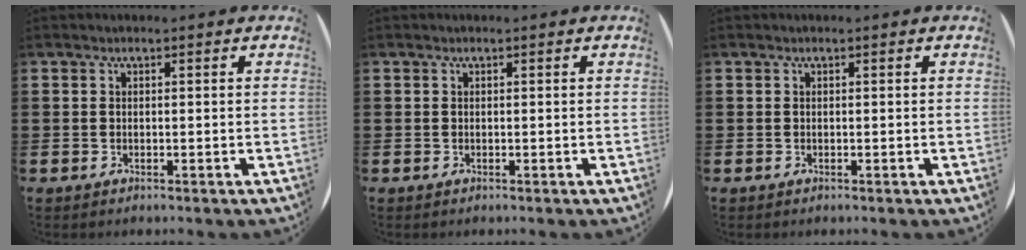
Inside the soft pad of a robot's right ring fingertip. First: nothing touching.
{"total": 0.0}
{"total": 0.0}